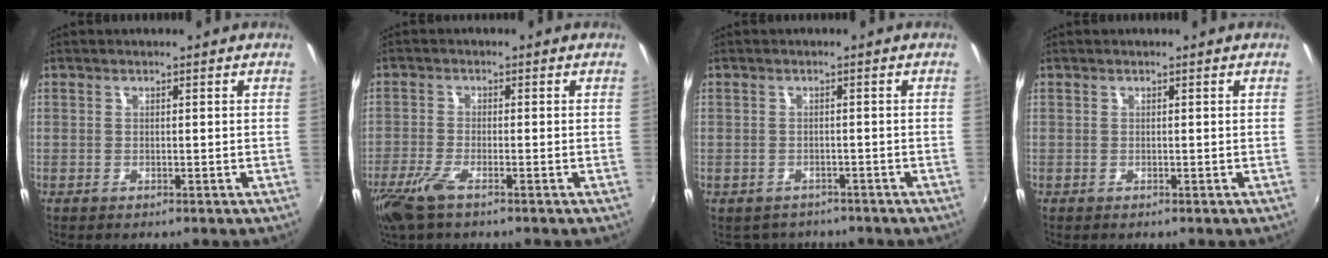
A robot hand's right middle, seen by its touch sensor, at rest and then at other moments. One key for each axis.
{"total": 5.7, "fx": -3.8, "fy": 1.2, "fz": 4.1, "tx": -0.103, "ty": -0.016, "tz": -0.075}
{"total": 3.9, "fx": -3.3, "fy": 2.0, "fz": 0.5, "tx": -0.019, "ty": -0.014, "tz": -0.047}
{"total": 0.0}